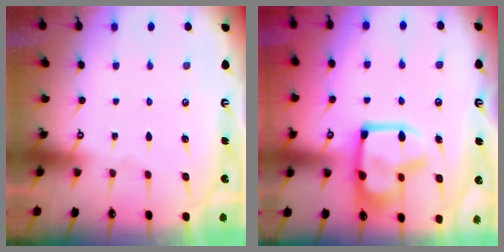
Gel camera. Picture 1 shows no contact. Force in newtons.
{"total": 16.5, "press": 16.4, "slide": 1.7}